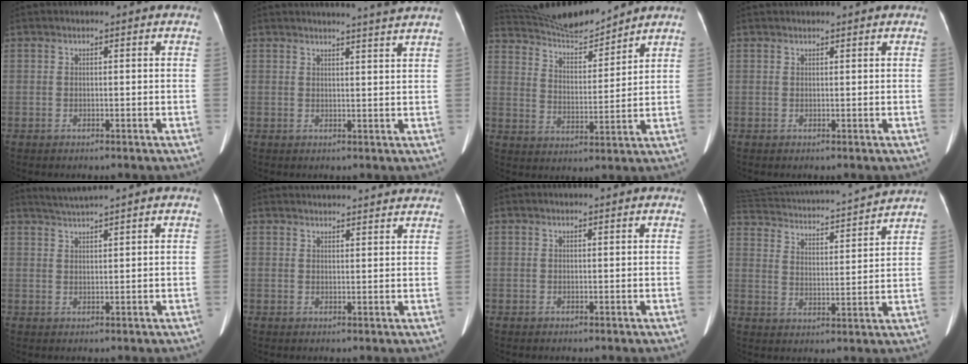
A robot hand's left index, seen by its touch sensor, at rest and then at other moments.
{"total": 6.2, "force": [5.6, -1.5, 2.0], "torque": [-0.029, -0.008, 0.058]}
{"total": 12.1, "force": [11.7, 0.3, 3.0], "torque": [-0.065, 0.002, 0.206]}
{"total": 2.4, "force": [2.3, 0.1, 0.7], "torque": [-0.011, 0.021, 0.030]}
{"total": 3.2, "force": [2.8, -1.3, 0.8], "torque": [-0.019, 0.006, 0.059]}
{"total": 15.4, "force": [14.7, 1.6, 4.3], "torque": [-0.063, 0.030, 0.185]}
{"total": 2.3, "force": [2.2, 0.3, 0.9], "torque": [-0.012, 0.020, 0.028]}
{"total": 17.2, "force": [16.0, 0.8, 6.2], "torque": [-0.120, -0.004, 0.235]}